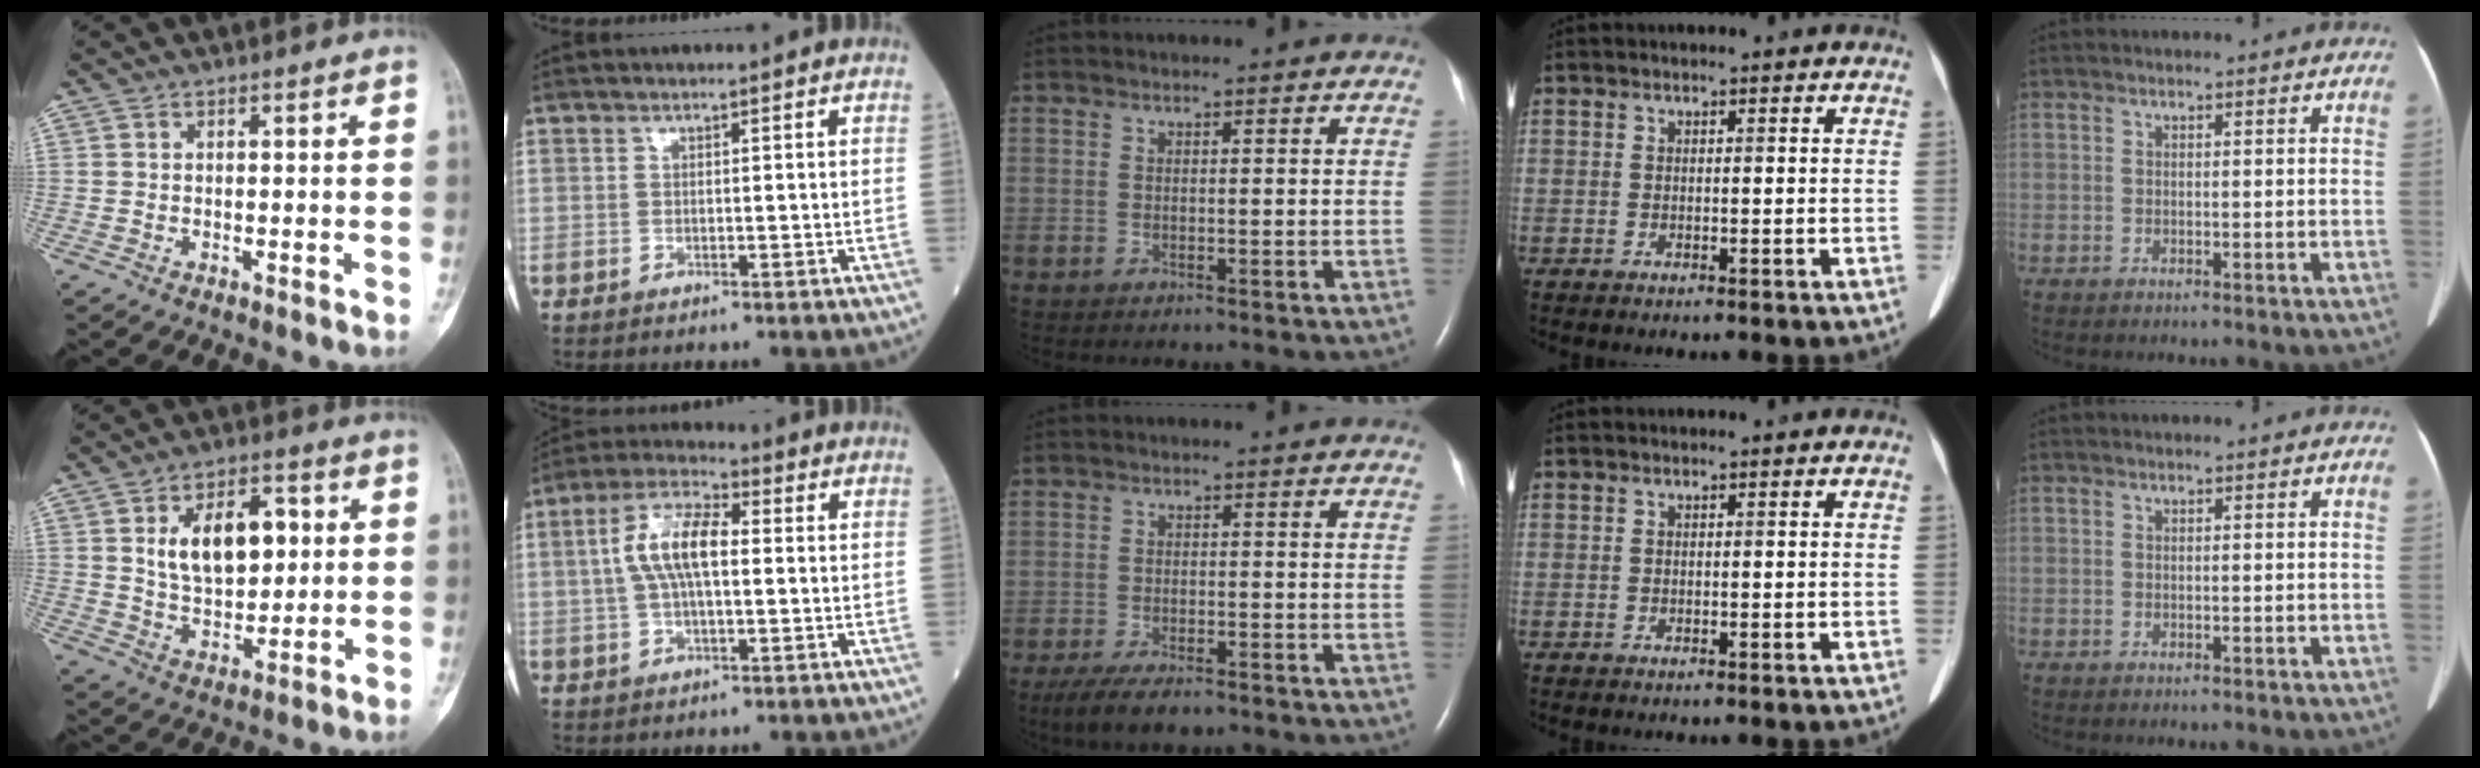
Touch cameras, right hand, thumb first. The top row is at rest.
{"thumb": {"total": 13.2, "force": [2.8, 7.8, 10.2], "torque": [-0.132, -0.005, 0.051]}, "index": {"total": 8.8, "force": [0.8, 3.1, 8.2], "torque": [-0.170, 0.021, 0.009]}, "middle": {"total": 6.5, "force": [-4.9, 2.0, 3.8], "torque": [-0.068, -0.012, -0.077]}}